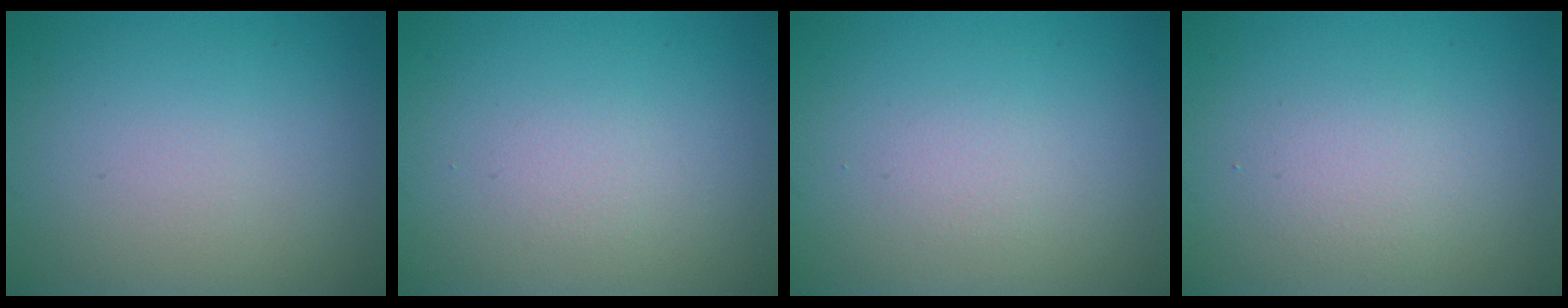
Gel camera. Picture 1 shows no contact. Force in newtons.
{"total": 0.9, "press": 0.9, "slide": 0.1}
{"total": 0.9, "press": 0.9, "slide": 0.1}
{"total": 1.8, "press": 1.8, "slide": 0.0}